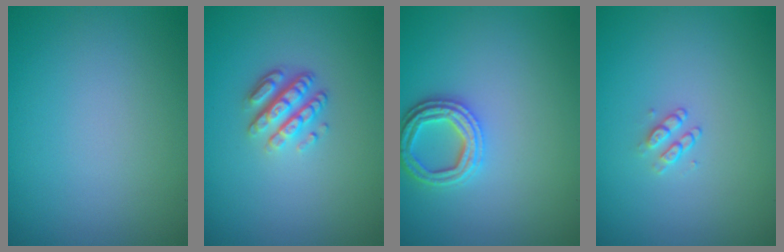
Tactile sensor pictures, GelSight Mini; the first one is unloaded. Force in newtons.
{"total": 3.6, "press": 2.6, "slide": 2.5}
{"total": 3.1, "press": 2.8, "slide": 1.3}
{"total": 1.1, "press": 0.8, "slide": 0.7}